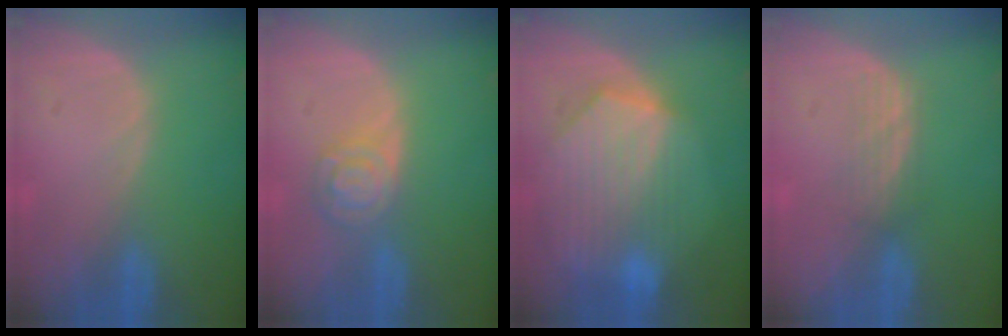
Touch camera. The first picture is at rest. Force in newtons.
{"total": 5.2, "press": 4.6, "slide": 2.5}
{"total": 10.0, "press": 8.8, "slide": 4.7}
{"total": 2.8, "press": 2.6, "slide": 1.0}